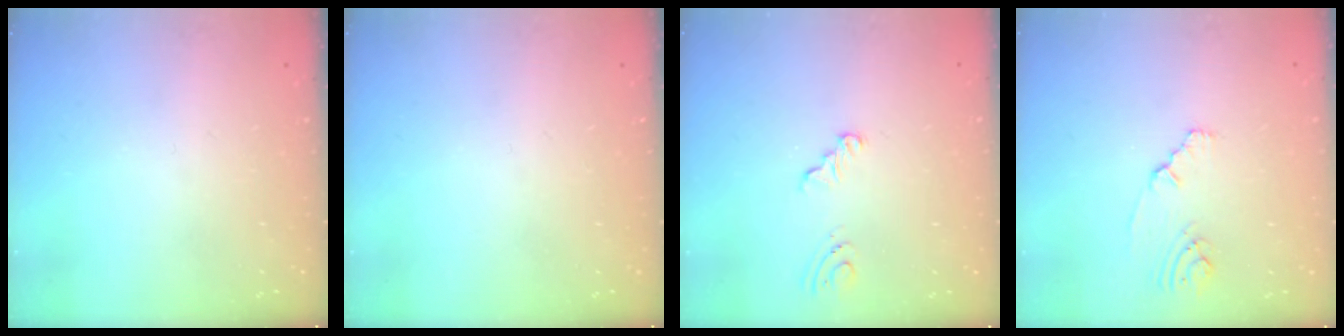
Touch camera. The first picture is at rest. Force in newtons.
{"total": 0.0}
{"total": 4.8, "press": 2.2, "slide": 4.3}
{"total": 2.7, "press": 2.6, "slide": 0.4}